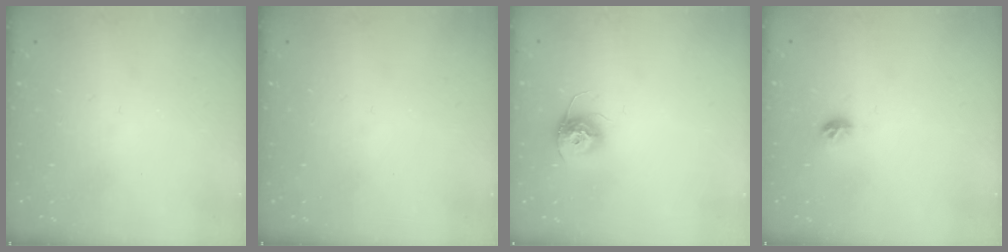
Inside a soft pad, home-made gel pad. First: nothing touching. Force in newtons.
{"total": 0.0}
{"total": 10.8, "press": 10.7, "slide": 0.6}
{"total": 5.4, "press": 5.4, "slide": 0.5}